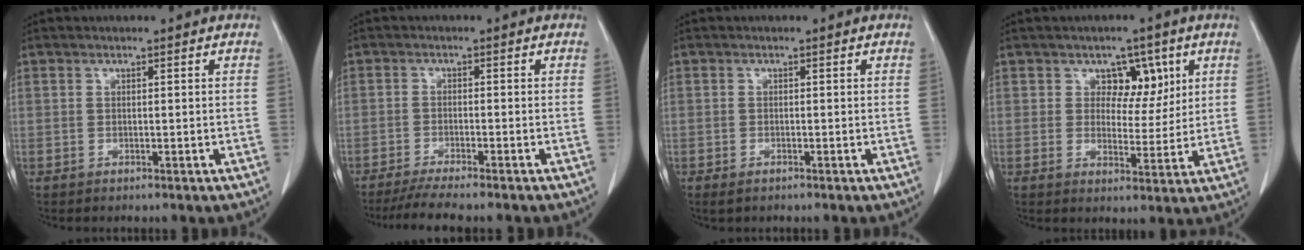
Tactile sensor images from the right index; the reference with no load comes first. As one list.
[{"total": 7.5, "force": [-6.4, 0.0, 3.9], "torque": [-0.051, -0.018, -0.102]}, {"total": 1.2, "force": [-0.8, 0.5, 0.7], "torque": [-0.015, -0.002, -0.009]}, {"total": 5.5, "force": [2.5, 3.9, 3.0], "torque": [-0.027, 0.005, 0.037]}]